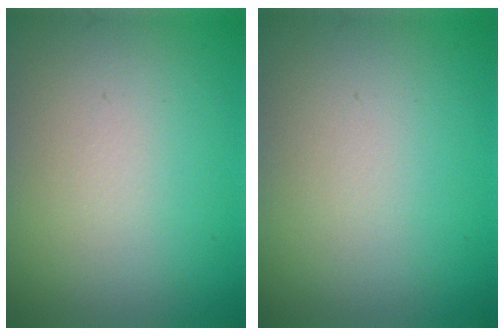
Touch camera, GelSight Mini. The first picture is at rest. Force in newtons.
{"total": 0.0}